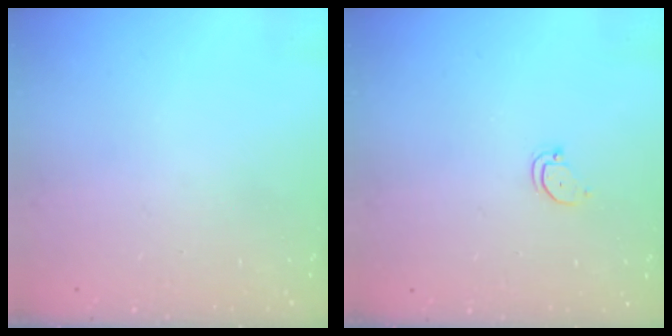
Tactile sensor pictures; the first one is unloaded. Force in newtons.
{"total": 2.4, "press": 2.4, "slide": 0.2}